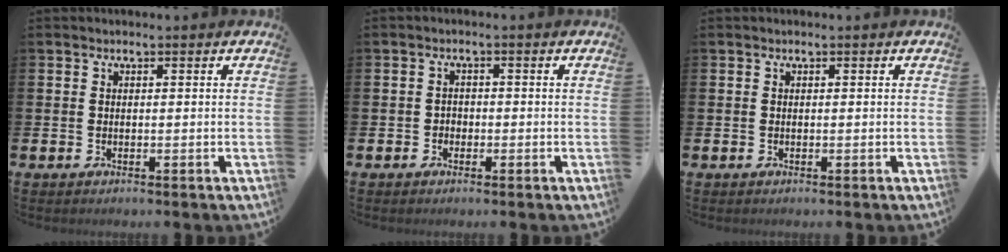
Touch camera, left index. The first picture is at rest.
{"total": 1.4, "force": [-0.7, 1.2, 0.3], "torque": [-0.005, 0.002, -0.016]}
{"total": 0.0}